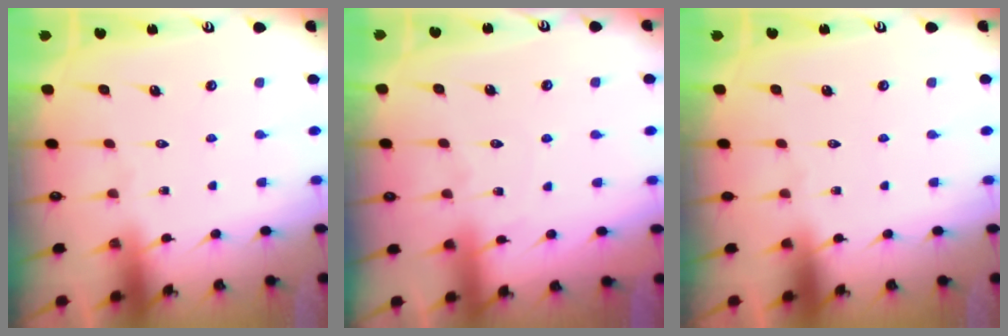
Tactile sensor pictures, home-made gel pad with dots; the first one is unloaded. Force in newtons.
{"total": 4.7, "press": 4.7, "slide": 0.5}
{"total": 0.0}